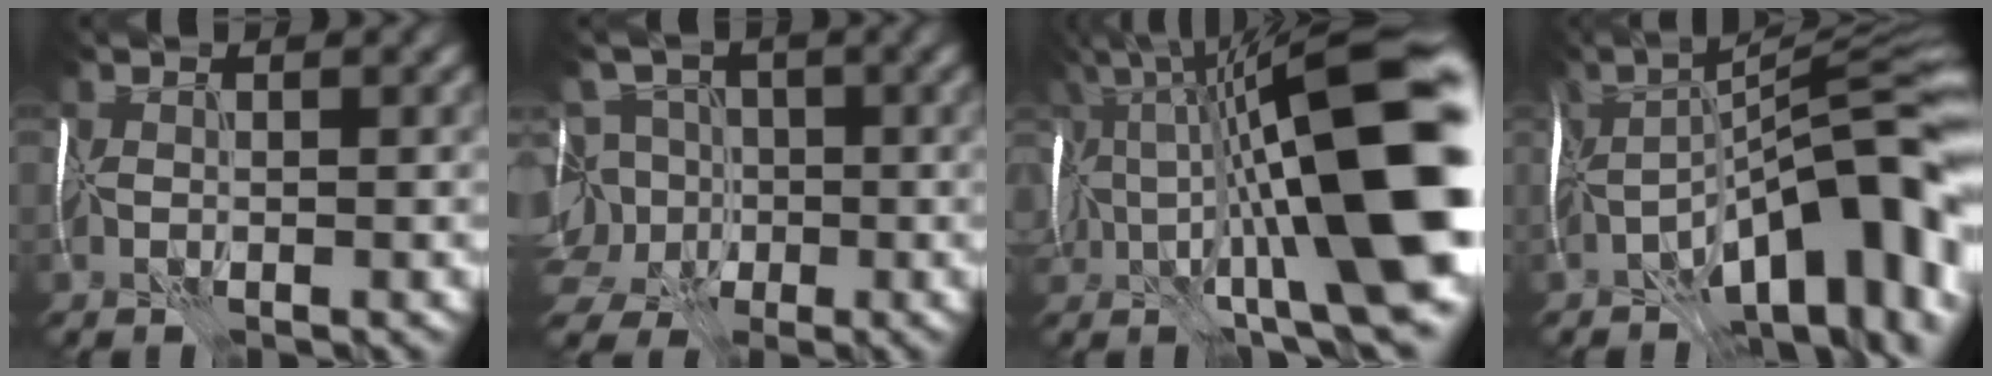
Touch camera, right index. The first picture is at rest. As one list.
[{"total": 10.7, "force": [-0.7, 9.6, 4.8], "torque": [-0.091, 0.026, -0.048]}, {"total": 19.2, "force": [1.0, 5.2, 18.5], "torque": [-0.271, 0.037, 0.032]}, {"total": 14.3, "force": [-5.9, 4.6, 12.2], "torque": [-0.163, 0.019, -0.101]}]